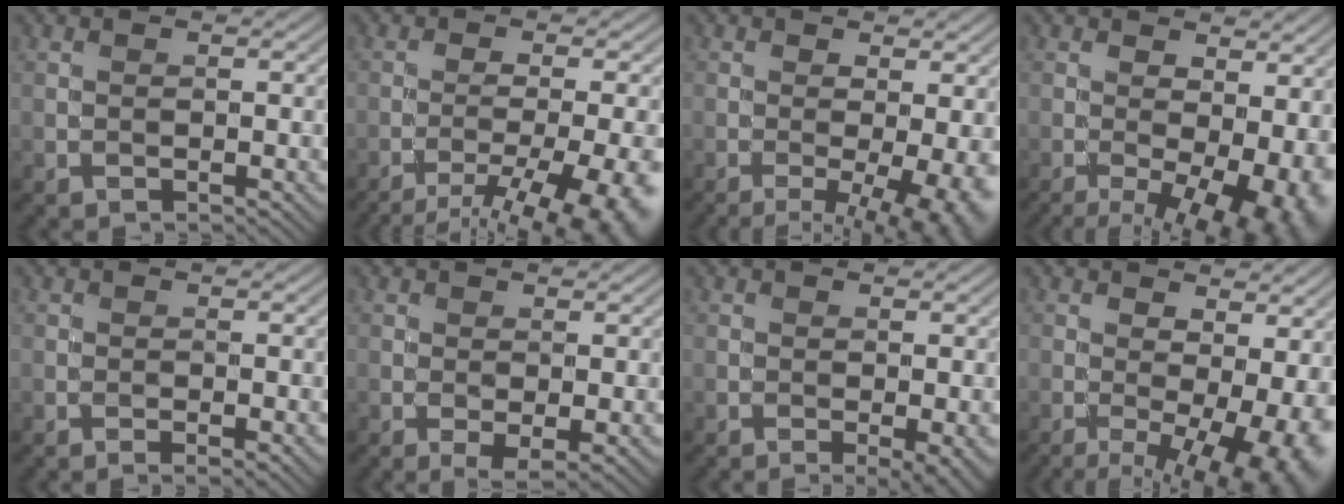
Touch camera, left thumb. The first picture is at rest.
{"total": 13.4, "force": [-9.1, 4.0, 9.0], "torque": [-0.135, -0.028, -0.109]}
{"total": 9.7, "force": [-3.6, 3.2, 8.4], "torque": [-0.108, -0.016, -0.035]}
{"total": 13.1, "force": [-4.3, 5.7, 11.0], "torque": [-0.155, -0.025, -0.044]}
{"total": 2.2, "force": [-0.8, 0.6, 1.9], "torque": [-0.034, -0.001, -0.014]}
{"total": 3.6, "force": [-1.2, 1.3, 3.2], "torque": [-0.050, -0.004, -0.013]}
{"total": 3.8, "force": [-1.7, 1.0, 3.3], "torque": [-0.051, -0.004, -0.015]}
{"total": 12.9, "force": [-3.9, 4.8, 11.3], "torque": [-0.163, -0.023, -0.041]}